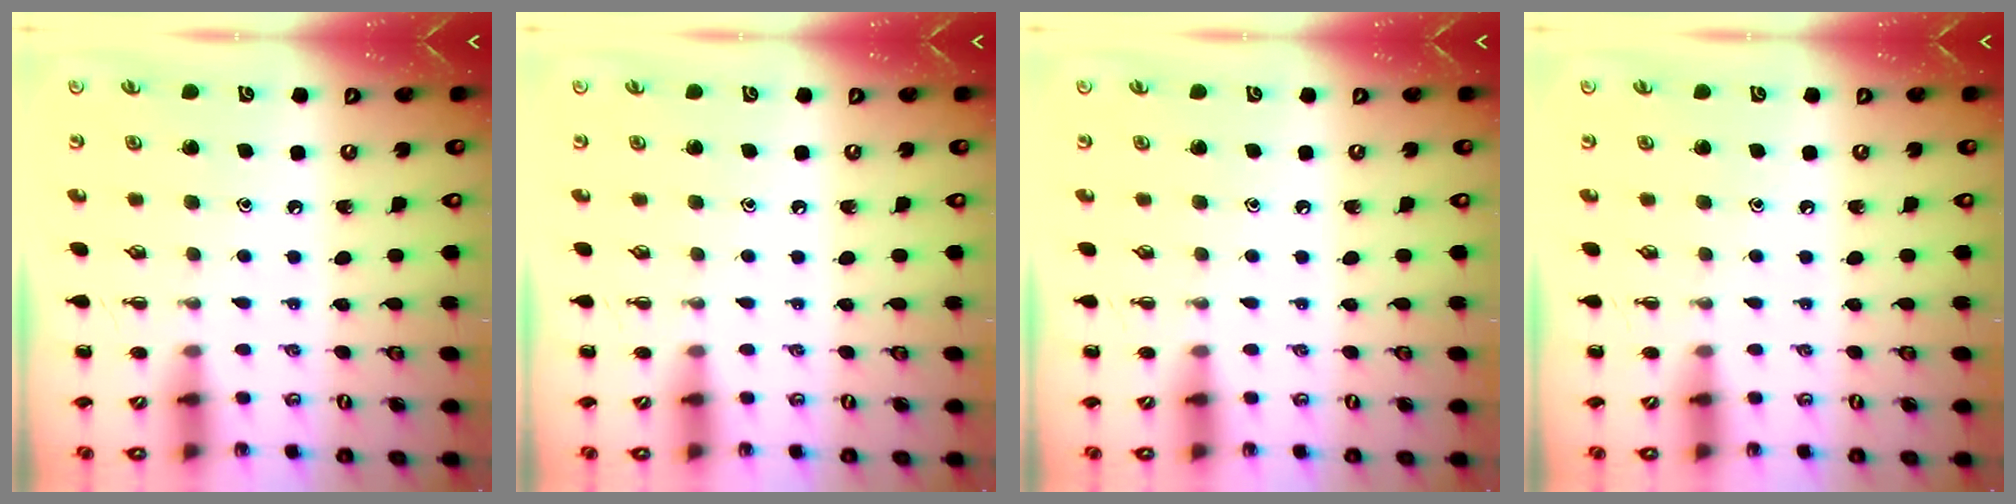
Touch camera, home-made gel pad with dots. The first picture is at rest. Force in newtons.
{"total": 0.0}
{"total": 0.0}
{"total": 0.0}